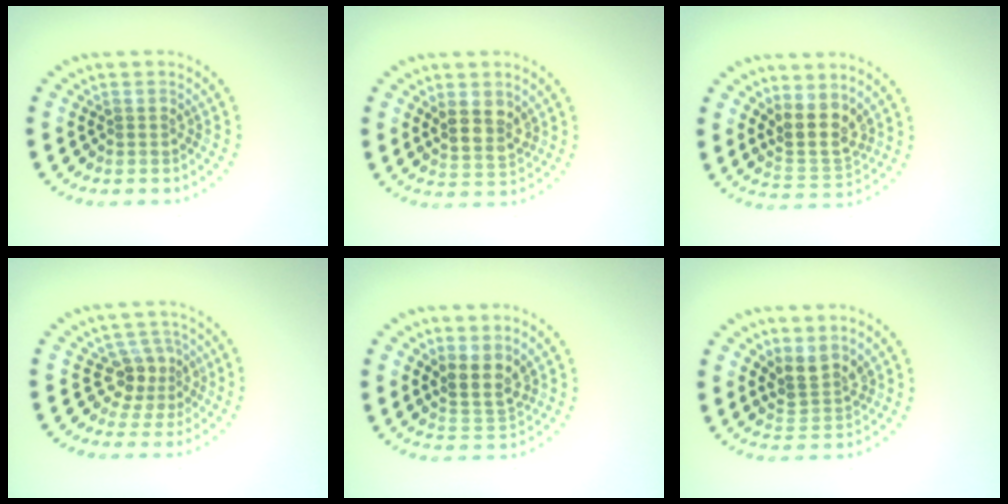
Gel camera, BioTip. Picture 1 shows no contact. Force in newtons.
{"total": 3.0, "press": 2.7, "slide": 1.3}
{"total": 3.7, "press": 2.9, "slide": 2.2}
{"total": 2.9, "press": 2.4, "slide": 1.7}
{"total": 3.0, "press": 2.3, "slide": 1.8}
{"total": 2.7, "press": 2.2, "slide": 1.7}